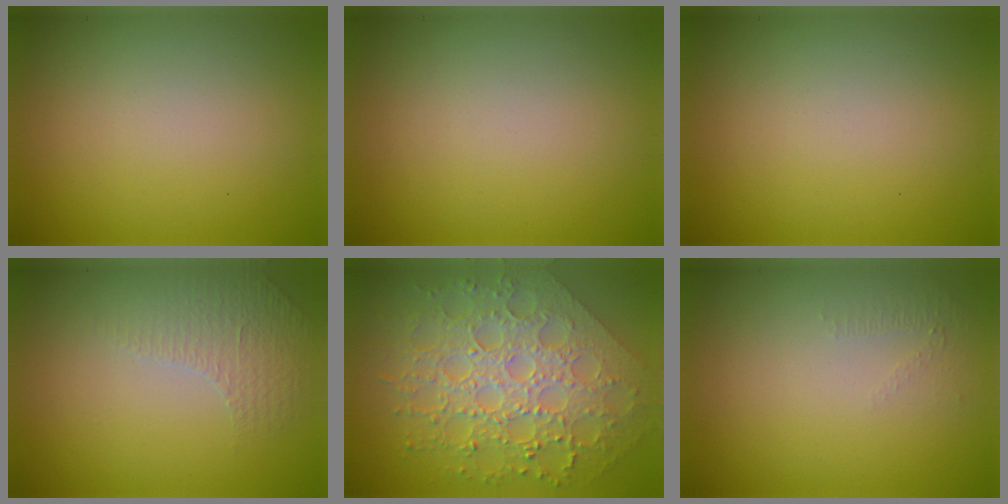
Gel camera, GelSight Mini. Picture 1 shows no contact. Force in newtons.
{"total": 0.0}
{"total": 0.0}
{"total": 1.3, "press": 0.9, "slide": 0.9}
{"total": 8.4, "press": 6.1, "slide": 5.8}
{"total": 0.5, "press": 0.2, "slide": 0.5}